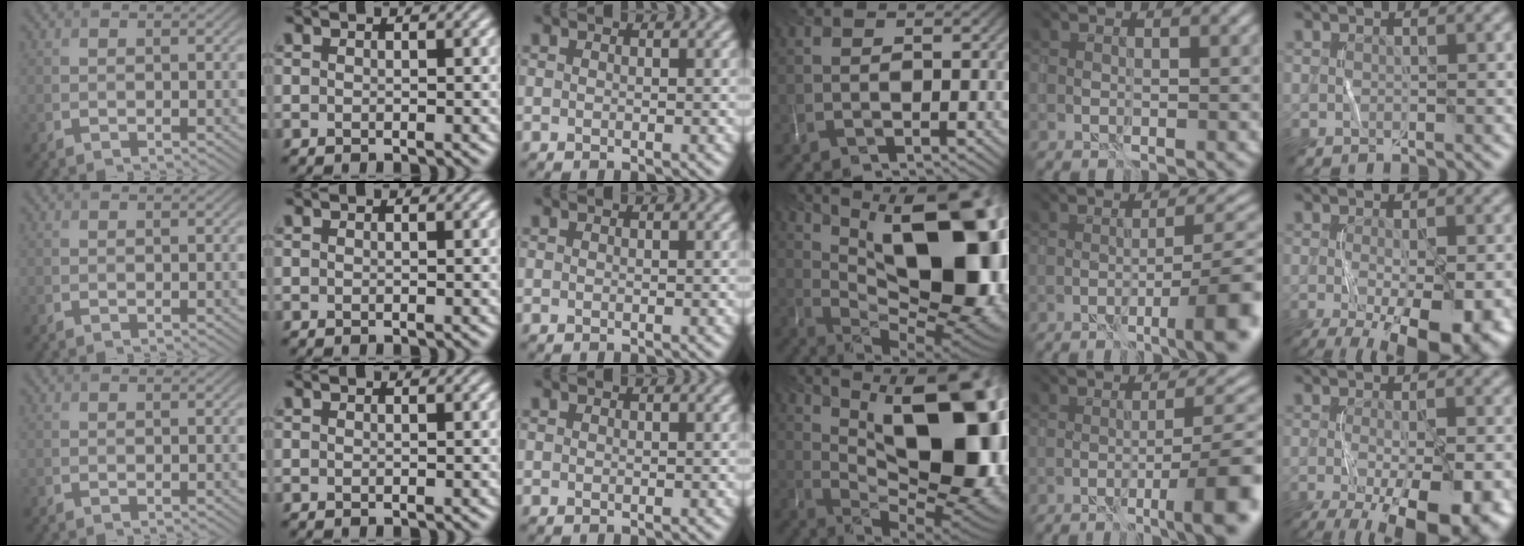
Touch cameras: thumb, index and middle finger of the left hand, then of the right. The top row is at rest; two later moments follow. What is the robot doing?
{"motion": "wrap", "object": "string"}